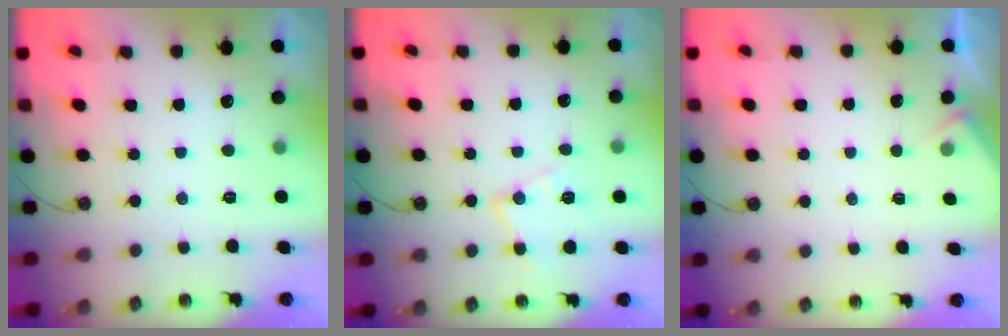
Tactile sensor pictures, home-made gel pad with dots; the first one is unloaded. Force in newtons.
{"total": 12.0, "press": 12.0, "slide": 0.9}
{"total": 2.5, "press": 2.4, "slide": 0.4}